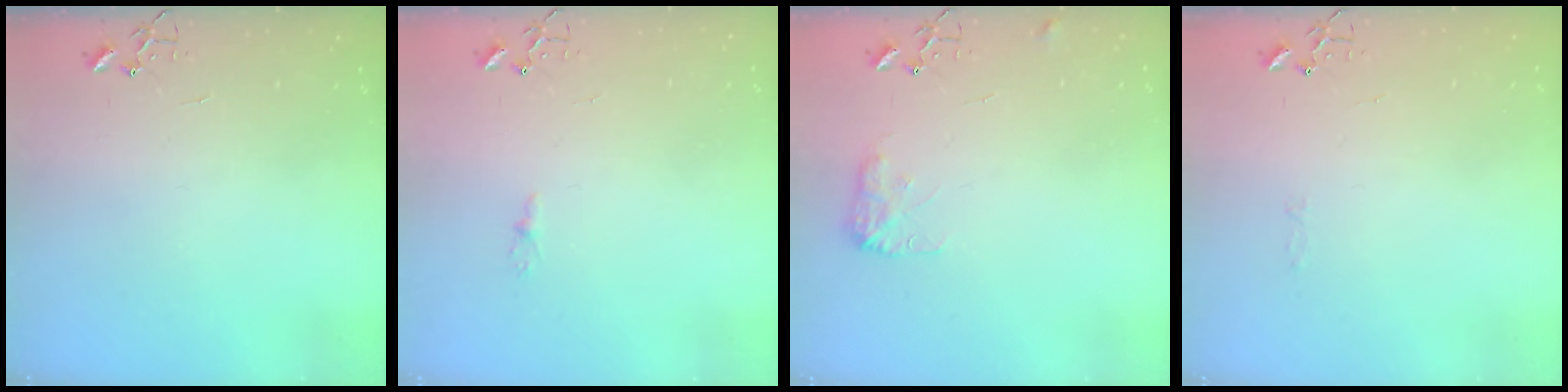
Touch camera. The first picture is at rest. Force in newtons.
{"total": 4.0, "press": 4.0, "slide": 0.4}
{"total": 8.3, "press": 8.3, "slide": 0.2}
{"total": 2.8, "press": 2.8, "slide": 0.4}